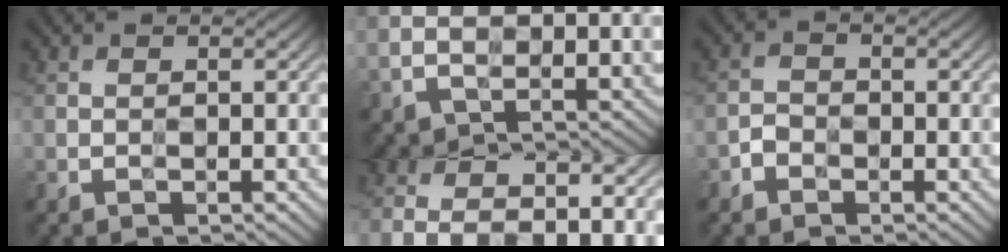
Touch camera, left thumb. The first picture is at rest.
{"total": 21.4, "force": [-0.2, 12.9, 17.1], "torque": [-0.284, 0.014, 0.021]}
{"total": 1.9, "force": [-1.2, 1.3, 0.6], "torque": [-0.009, 0.003, -0.030]}